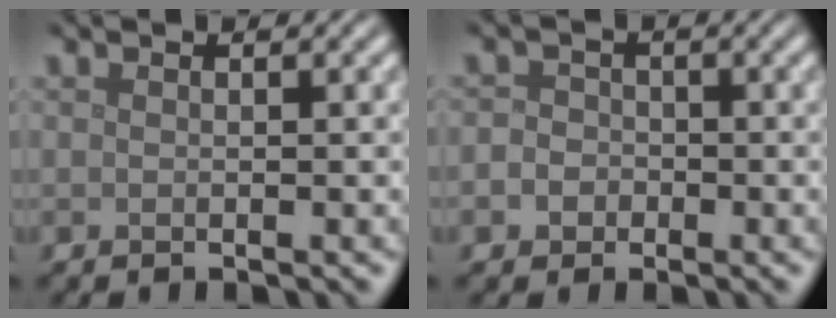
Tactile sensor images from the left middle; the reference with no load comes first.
{"total": 3.2, "force": [-1.1, 2.8, 1.0], "torque": [0.002, 0.006, -0.038]}